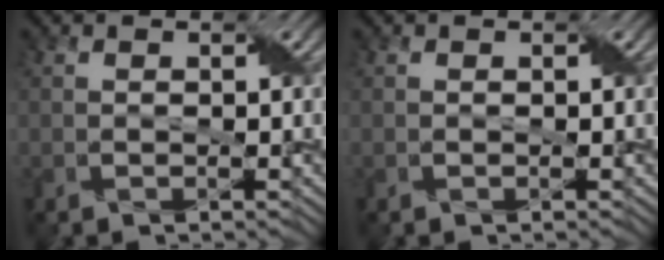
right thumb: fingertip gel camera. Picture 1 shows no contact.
{"total": 0.0}